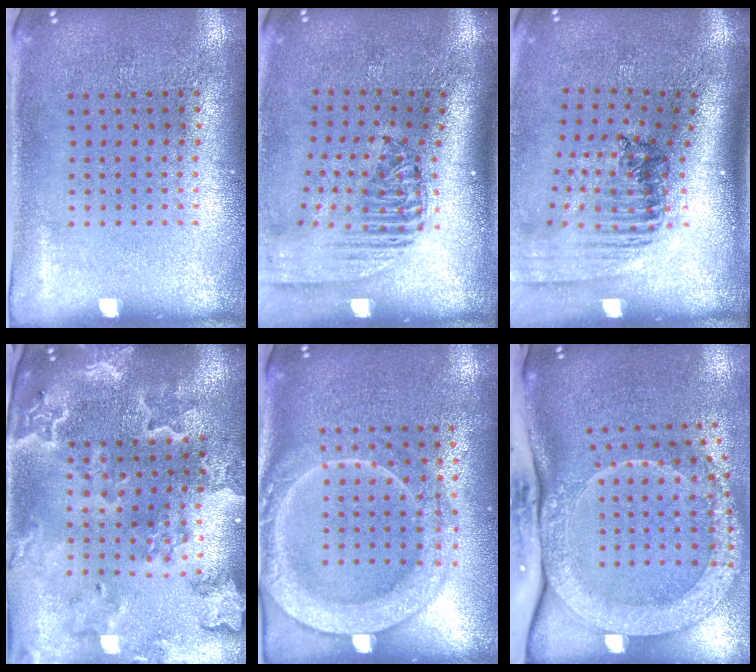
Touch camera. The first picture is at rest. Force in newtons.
{"total": 2.4, "press": 1.8, "slide": 1.6}
{"total": 1.7, "press": 1.4, "slide": 1.0}
{"total": 2.7, "press": 2.5, "slide": 0.9}
{"total": 2.3, "press": 2.1, "slide": 0.8}
{"total": 3.2, "press": 2.3, "slide": 2.3}